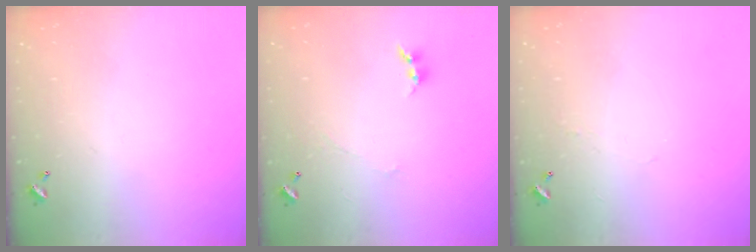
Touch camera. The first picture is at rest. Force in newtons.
{"total": 0.6, "press": 0.3, "slide": 0.5}
{"total": 1.2, "press": 1.1, "slide": 0.3}